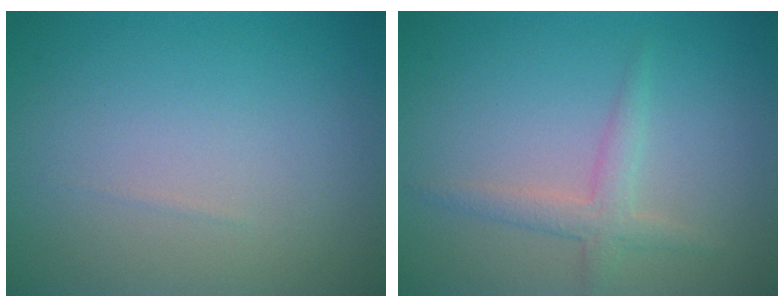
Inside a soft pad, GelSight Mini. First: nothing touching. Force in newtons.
{"total": 2.2, "press": 2.2, "slide": 0.0}